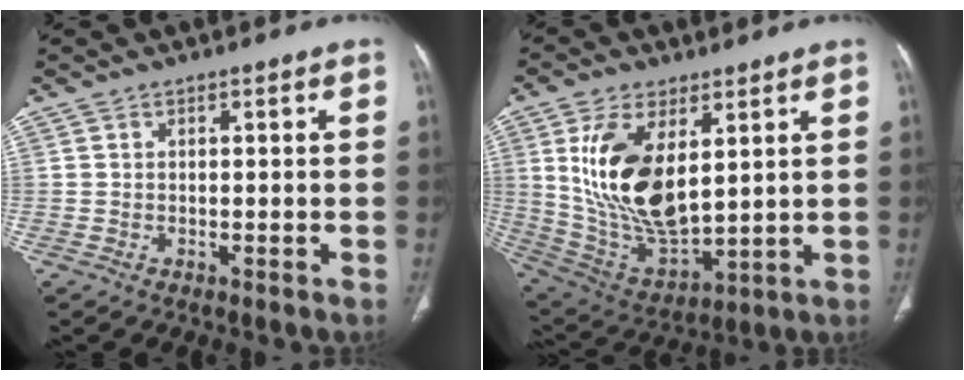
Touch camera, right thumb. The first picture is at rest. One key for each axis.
{"total": 18.0, "fx": 4.8, "fy": 9.1, "fz": 14.7, "tx": -0.268, "ty": -0.025, "tz": 0.111}